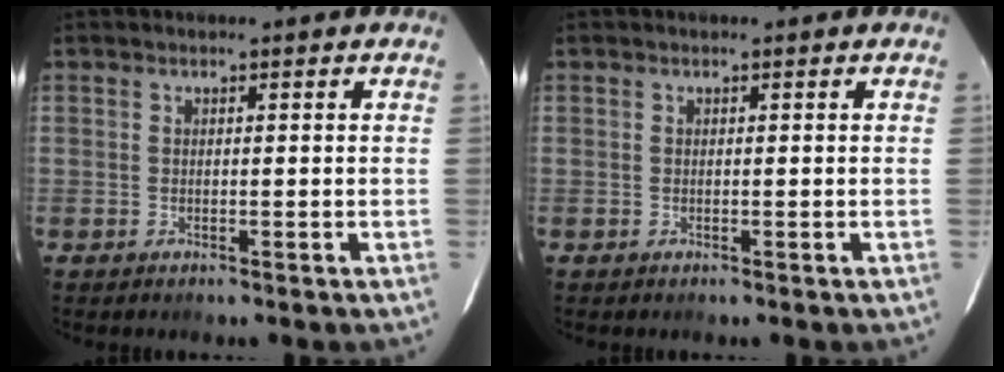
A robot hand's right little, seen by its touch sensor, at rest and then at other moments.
{"total": 0.0}